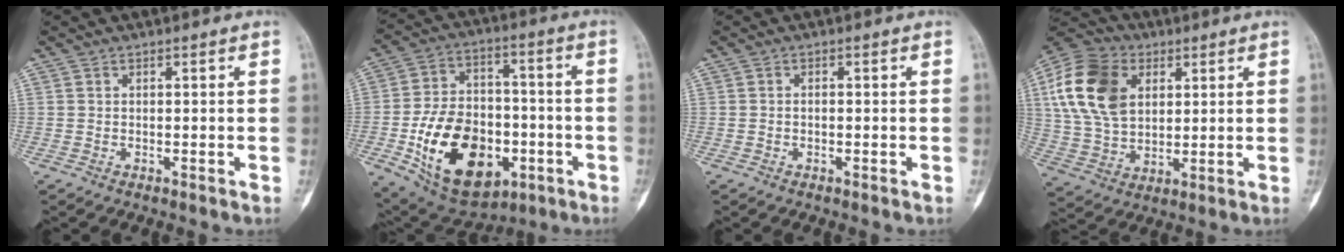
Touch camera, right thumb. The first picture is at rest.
{"total": 22.3, "force": [-6.6, 14.6, 15.6], "torque": [-0.226, 0.029, -0.086]}
{"total": 0.6, "force": [-0.2, 0.4, 0.4], "torque": [-0.006, 0.002, -0.005]}
{"total": 17.7, "force": [5.0, 12.4, 11.6], "torque": [-0.212, 0.000, 0.092]}